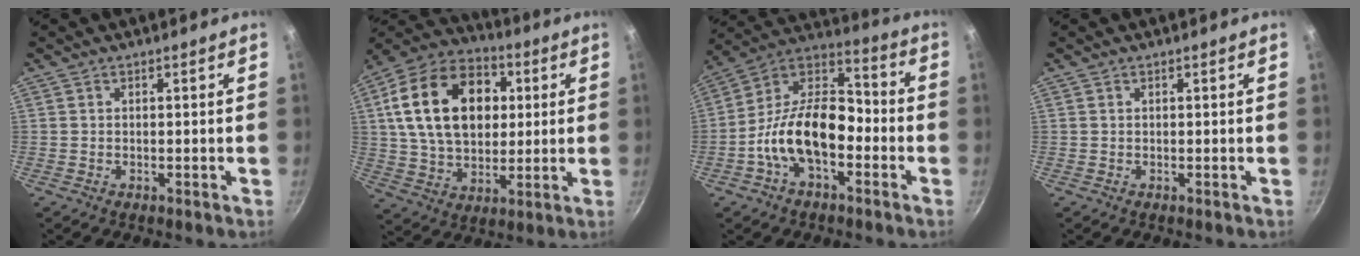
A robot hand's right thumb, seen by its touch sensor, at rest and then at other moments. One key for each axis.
{"total": 23.2, "fx": 4.7, "fy": 15.9, "fz": 16.2, "tx": -0.256, "ty": 0.013, "tz": 0.074}
{"total": 16.9, "fx": -5.0, "fy": 9.7, "fz": 12.9, "tx": -0.197, "ty": 0.060, "tz": -0.110}
{"total": 0.0}